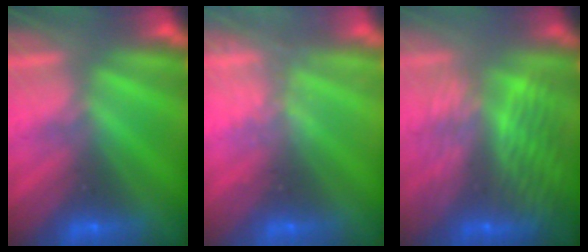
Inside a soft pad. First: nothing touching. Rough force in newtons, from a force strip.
{"total": 2.2}
{"total": 7.7}